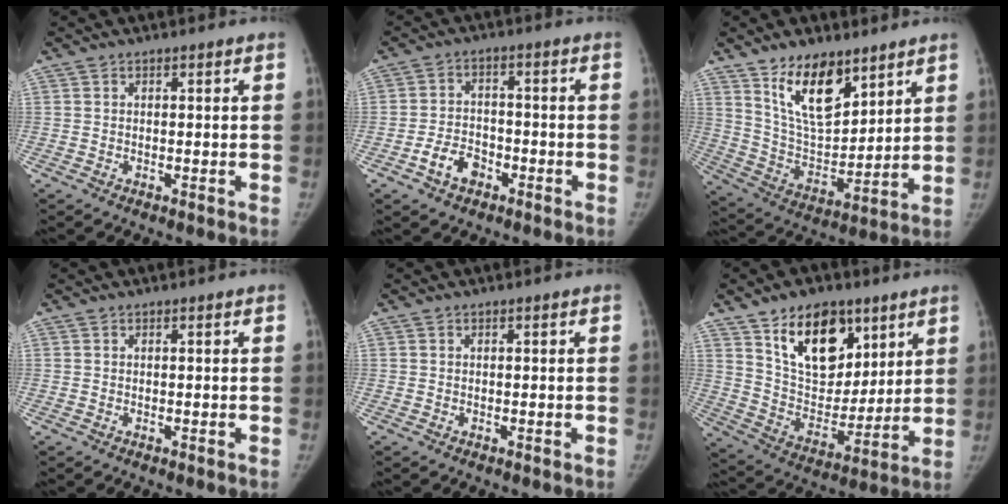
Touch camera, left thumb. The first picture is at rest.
{"total": 5.9, "force": [-3.3, 4.1, 2.8], "torque": [-0.039, 0.029, -0.058]}
{"total": 14.8, "force": [9.4, 7.1, 9.0], "torque": [-0.114, -0.063, 0.181]}
{"total": 0.0}
{"total": 0.0}
{"total": 18.4, "force": [10.2, 11.2, 10.5], "torque": [-0.115, -0.057, 0.182]}